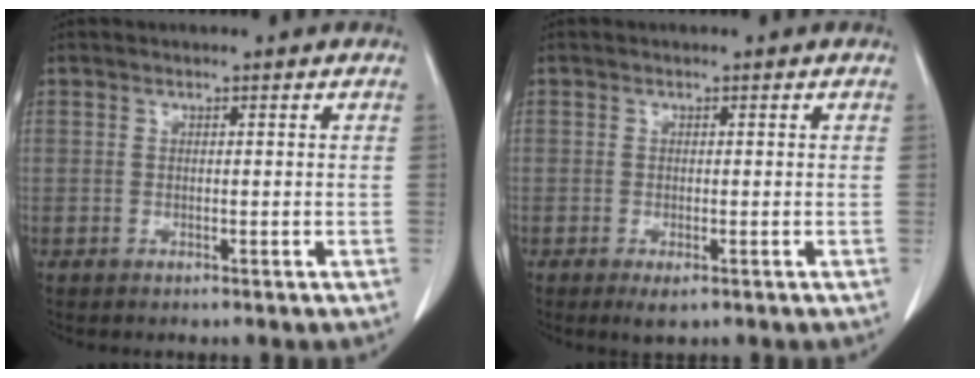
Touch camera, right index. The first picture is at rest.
{"total": 1.9, "force": [-1.0, 0.6, 1.5], "torque": [-0.021, -0.004, -0.013]}